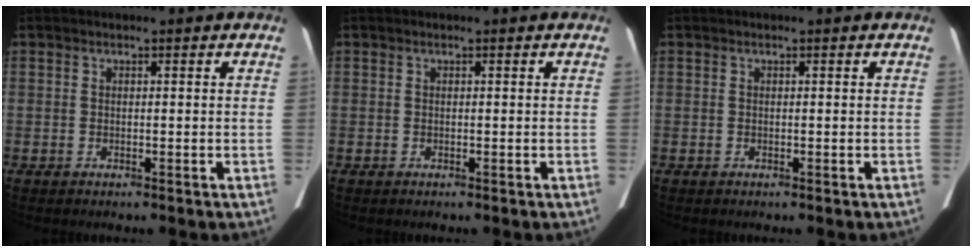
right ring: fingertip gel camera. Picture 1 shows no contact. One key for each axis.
{"total": 0.0}
{"total": 0.0}